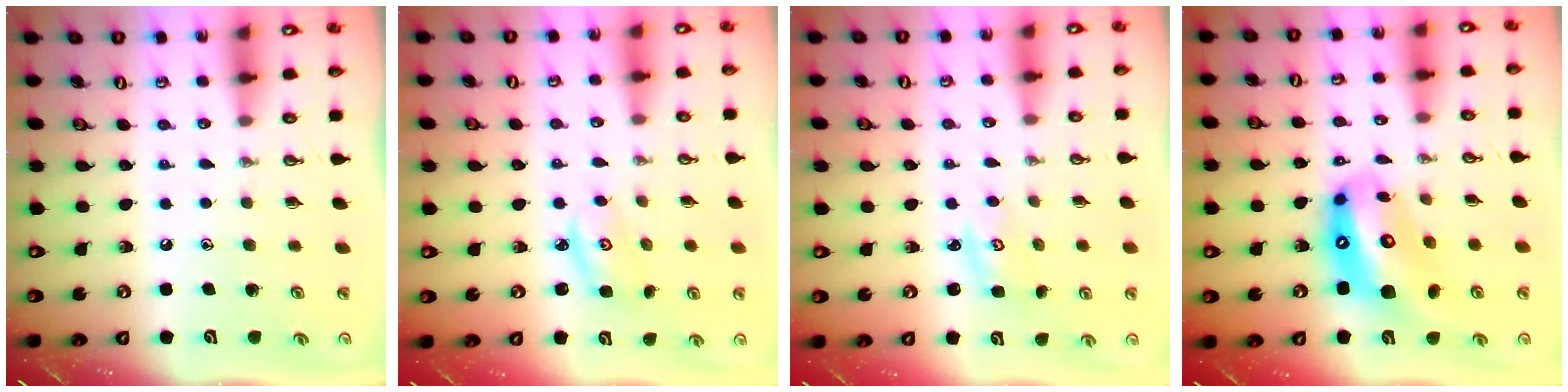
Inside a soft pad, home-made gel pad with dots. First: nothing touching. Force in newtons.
{"total": 2.9, "press": 2.9, "slide": 0.4}
{"total": 2.6, "press": 2.5, "slide": 0.3}
{"total": 16.6, "press": 16.6, "slide": 1.7}